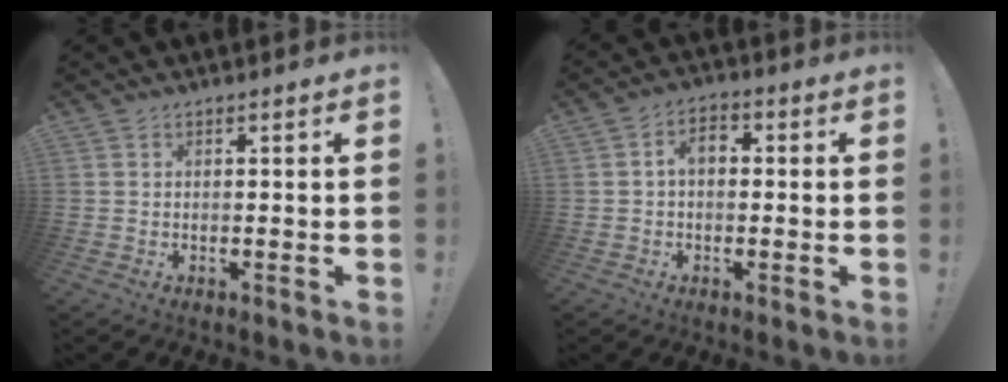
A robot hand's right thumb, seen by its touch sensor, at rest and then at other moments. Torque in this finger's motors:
{"motor_torque": [0.21, -0.02, -0.16, 0.21, 0.09]}